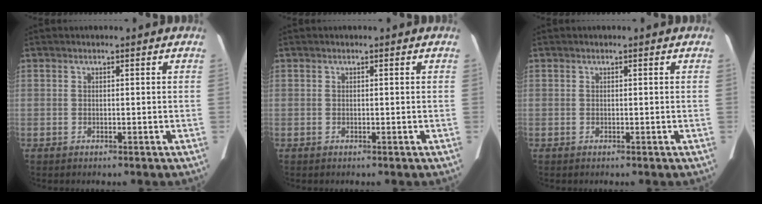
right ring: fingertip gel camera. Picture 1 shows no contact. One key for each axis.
{"total": 0.0}
{"total": 0.0}